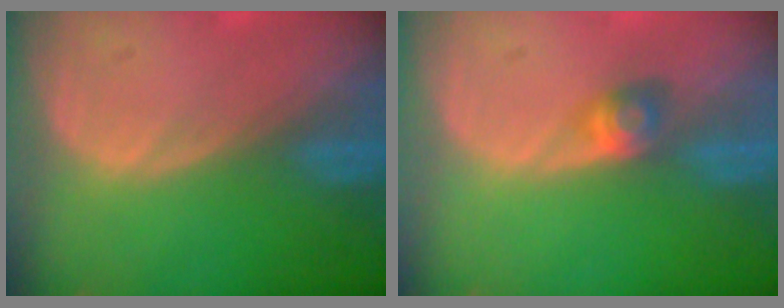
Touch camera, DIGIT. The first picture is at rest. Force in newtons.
{"total": 2.8, "press": 2.5, "slide": 1.2}